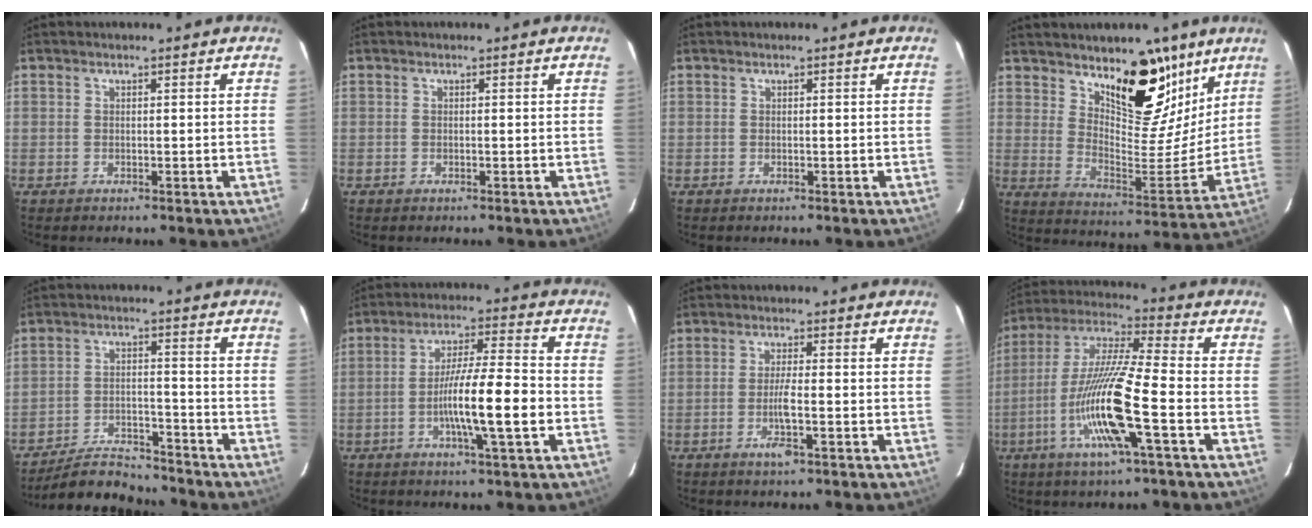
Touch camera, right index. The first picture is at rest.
{"total": 0.0}
{"total": 0.0}
{"total": 15.2, "force": [10.1, 6.0, 9.6], "torque": [-0.117, -0.023, 0.167]}
{"total": 7.6, "force": [-7.4, 1.6, 0.7], "torque": [-0.010, 0.002, -0.128]}
{"total": 11.4, "force": [-2.8, 0.3, 11.0], "torque": [-0.192, 0.000, -0.055]}
{"total": 3.8, "force": [-1.5, 0.0, 3.5], "torque": [-0.070, -0.006, -0.028]}
{"total": 15.5, "force": [-4.9, 0.3, 14.7], "torque": [-0.299, -0.007, -0.097]}